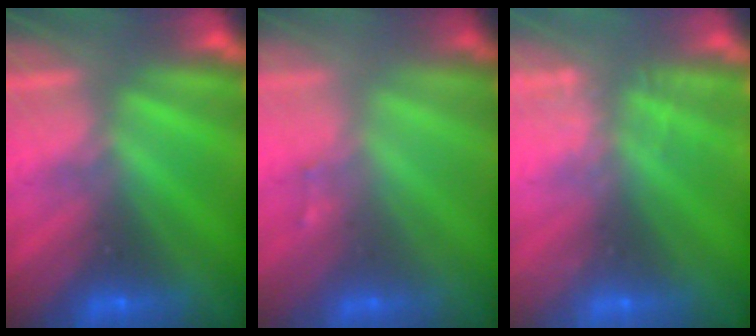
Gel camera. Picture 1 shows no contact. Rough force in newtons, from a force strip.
{"total": 1.5}
{"total": 2.5}